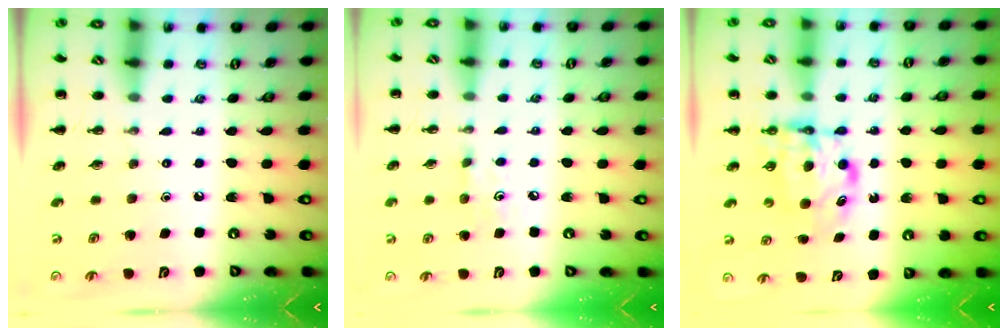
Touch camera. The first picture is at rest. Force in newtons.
{"total": 4.3, "press": 4.0, "slide": 1.4}
{"total": 5.7, "press": 5.6, "slide": 1.4}